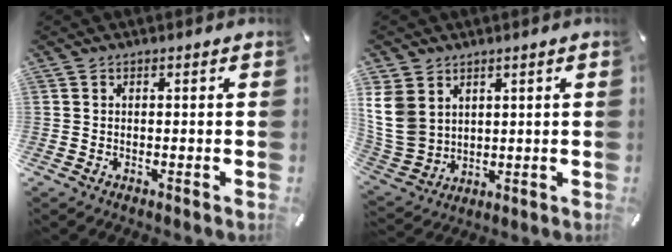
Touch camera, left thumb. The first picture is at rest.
{"total": 10.9, "force": [3.5, 9.0, 5.0], "torque": [-0.145, -0.014, 0.066]}